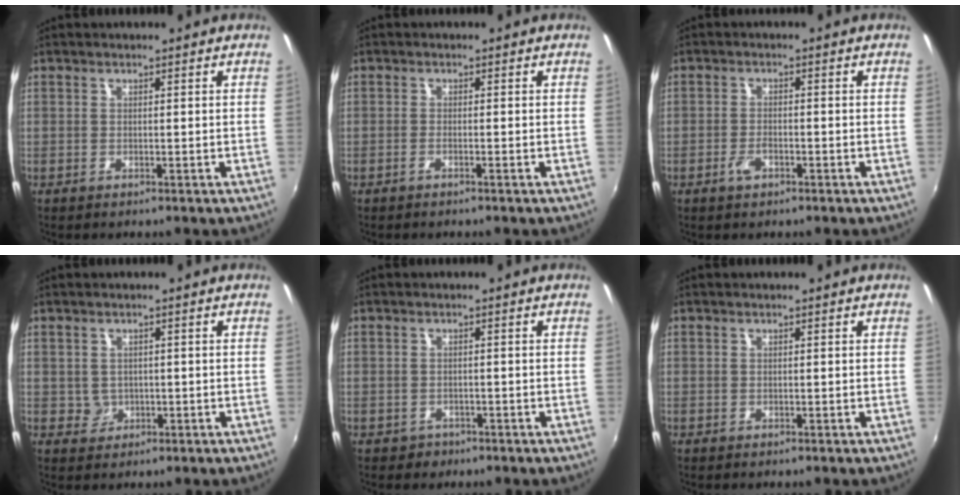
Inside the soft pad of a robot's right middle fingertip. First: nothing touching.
{"total": 1.1, "force": [-0.8, -0.3, 0.7], "torque": [-0.012, 0.000, -0.017]}
{"total": 2.6, "force": [-1.6, 1.1, 1.7], "torque": [-0.039, -0.001, -0.030]}
{"total": 2.3, "force": [-0.1, 2.2, 0.3], "torque": [-0.002, 0.003, 0.003]}
{"total": 2.3, "force": [-1.2, 1.9, 0.4], "torque": [-0.013, -0.002, -0.016]}
{"total": 0.0}